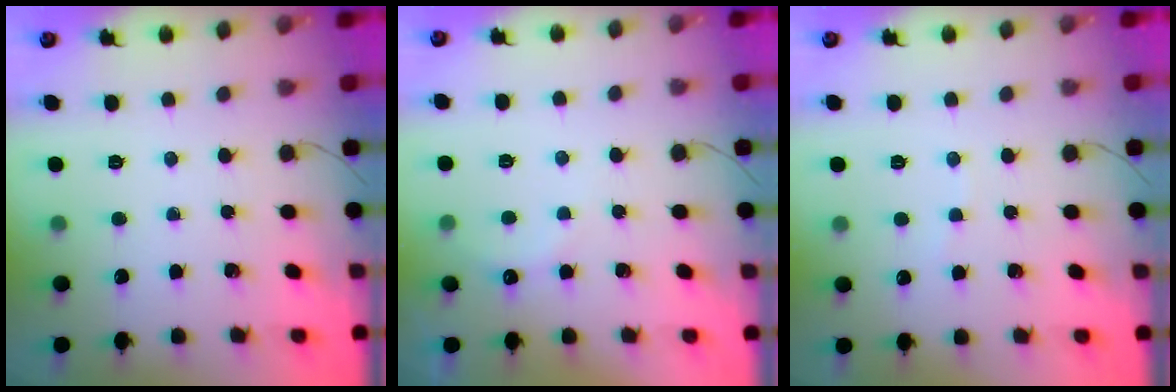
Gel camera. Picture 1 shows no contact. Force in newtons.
{"total": 5.1, "press": 4.9, "slide": 1.1}
{"total": 2.9, "press": 2.9, "slide": 0.7}